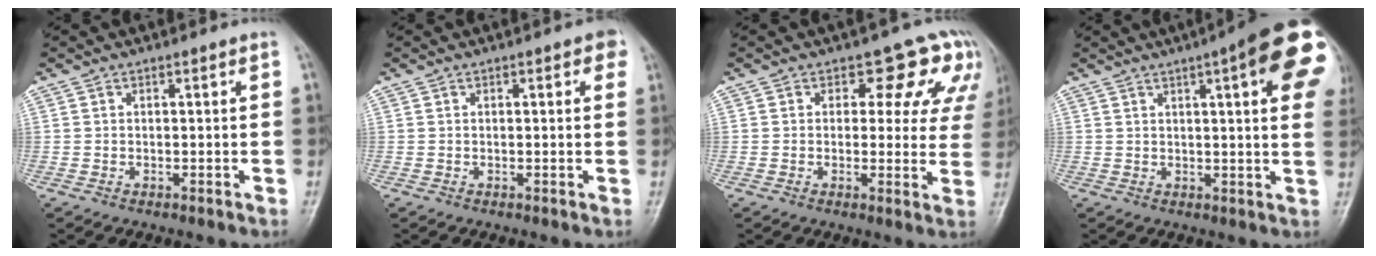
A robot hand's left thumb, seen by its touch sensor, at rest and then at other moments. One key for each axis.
{"total": 2.3, "fx": 1.0, "fy": 0.9, "fz": 1.8, "tx": -0.012, "ty": 0.001, "tz": 0.007}
{"total": 9.0, "fx": 5.3, "fy": 5.5, "fz": 4.7, "tx": -0.009, "ty": -0.022, "tz": 0.045}
{"total": 18.5, "fx": 7.1, "fy": 4.0, "fz": 16.6, "tx": -0.200, "ty": 0.000, "tz": 0.082}